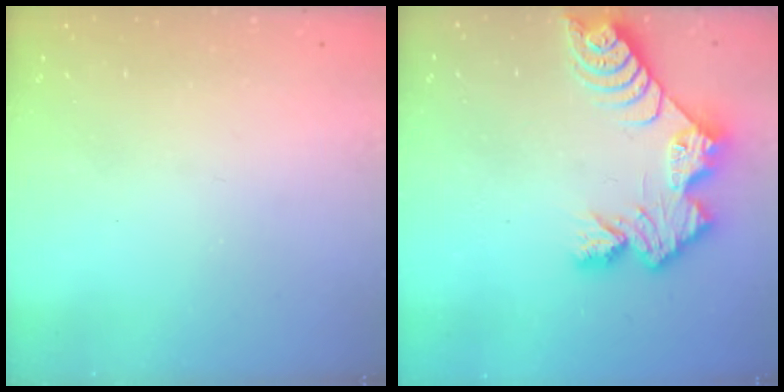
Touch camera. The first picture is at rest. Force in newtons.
{"total": 10.9, "press": 10.9, "slide": 0.8}